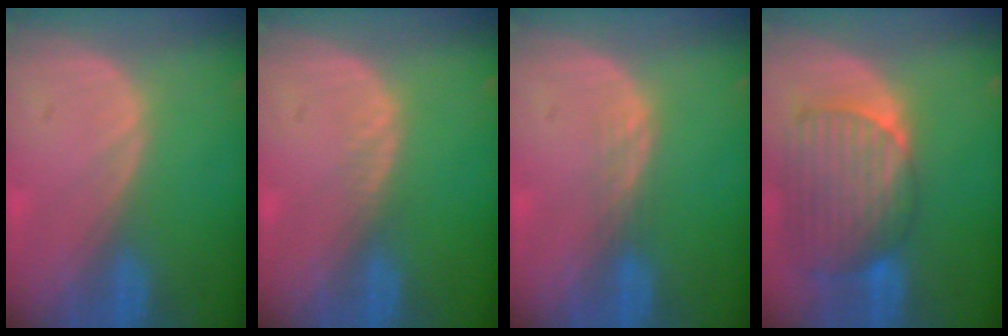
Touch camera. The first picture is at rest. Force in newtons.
{"total": 0.9, "press": 0.9, "slide": 0.2}
{"total": 1.5, "press": 1.5, "slide": 0.3}
{"total": 10.1, "press": 8.7, "slide": 5.2}